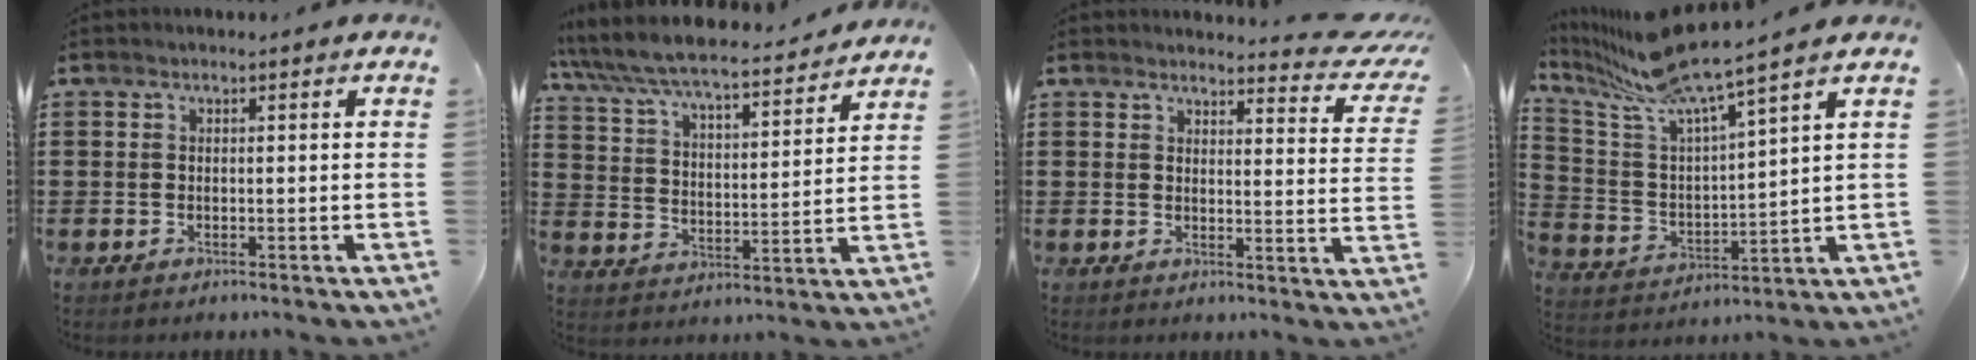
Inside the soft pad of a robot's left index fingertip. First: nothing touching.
{"total": 5.8, "force": [5.6, 0.2, 1.7], "torque": [-0.061, -0.043, 0.088]}
{"total": 3.7, "force": [3.5, 0.4, 1.2], "torque": [-0.024, -0.019, 0.059]}
{"total": 8.8, "force": [7.9, 0.0, 4.0], "torque": [-0.115, -0.054, 0.131]}